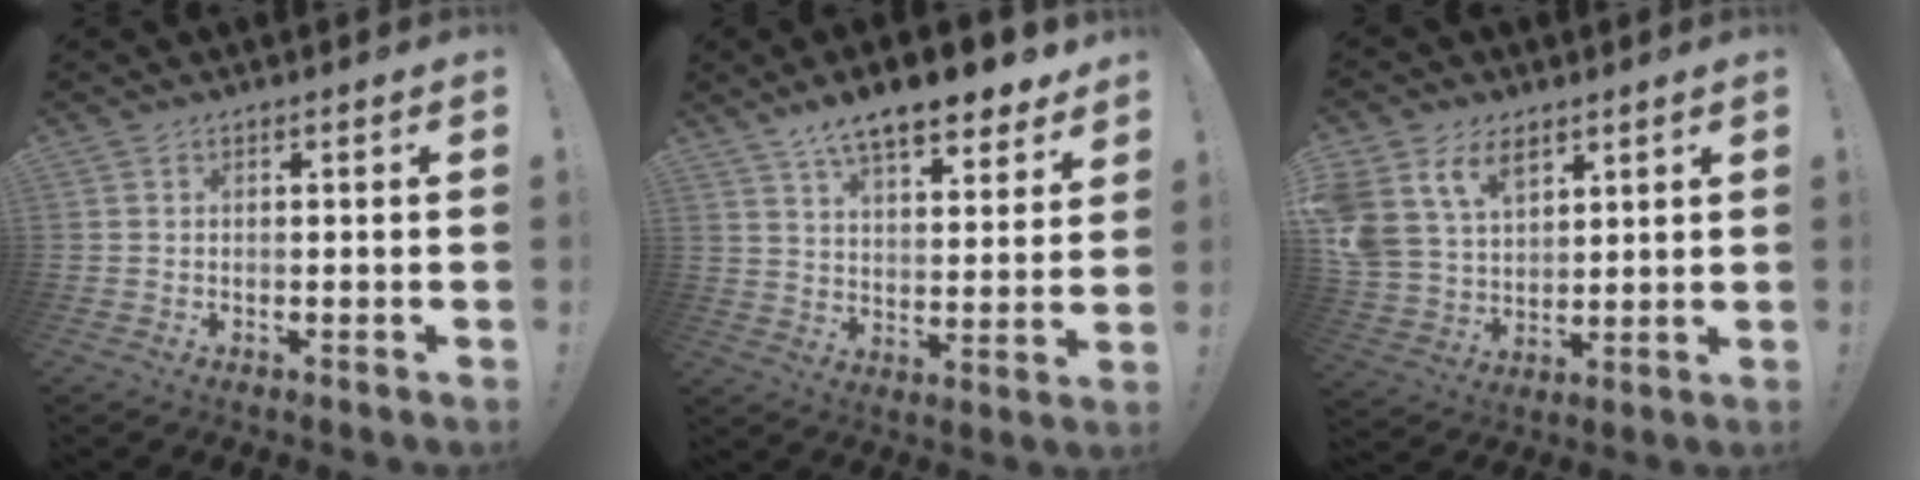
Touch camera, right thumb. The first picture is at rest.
{"total": 13.0, "force": [9.9, 3.9, 7.5], "torque": [-0.119, -0.069, 0.169]}
{"total": 13.2, "force": [7.9, 8.6, 6.2], "torque": [-0.131, -0.038, 0.156]}